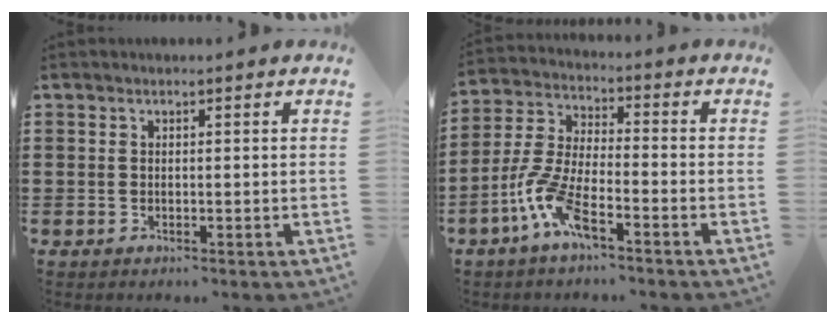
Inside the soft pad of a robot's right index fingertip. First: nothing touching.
{"total": 8.5, "force": [-5.0, 1.9, 6.7], "torque": [-0.172, -0.014, -0.101]}